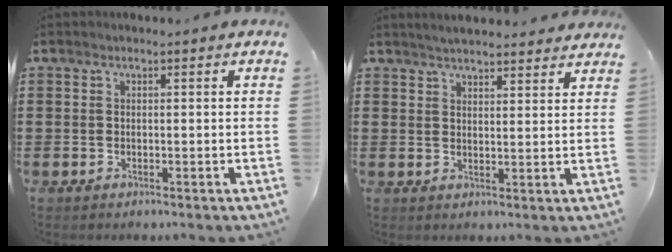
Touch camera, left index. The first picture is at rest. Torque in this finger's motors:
{"motor_torque": [1.39, -0.74, -0.34, -0.19]}